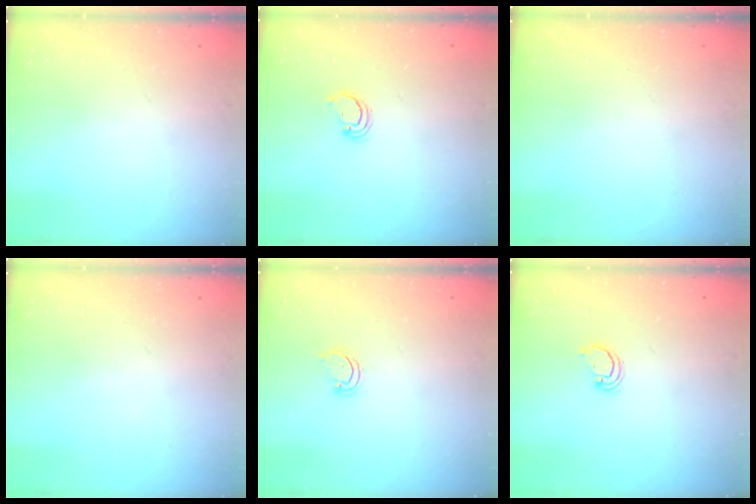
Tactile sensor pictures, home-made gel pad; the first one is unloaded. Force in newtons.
{"total": 2.4, "press": 2.4, "slide": 0.2}
{"total": 0.0}
{"total": 0.0}
{"total": 2.9, "press": 2.9, "slide": 0.3}
{"total": 2.4, "press": 2.4, "slide": 0.2}